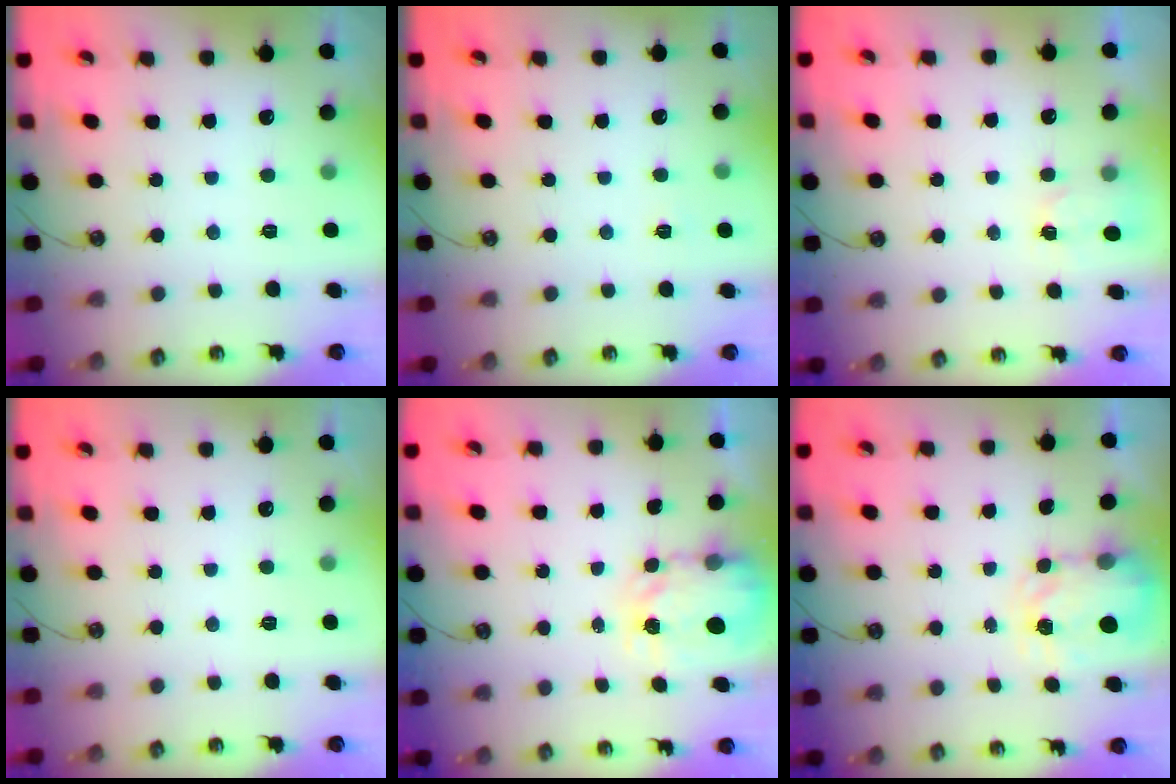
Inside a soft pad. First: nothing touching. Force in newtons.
{"total": 3.2, "press": 3.2, "slide": 0.3}
{"total": 2.6, "press": 2.5, "slide": 0.4}
{"total": 0.0}
{"total": 4.0, "press": 4.0, "slide": 0.0}
{"total": 3.8, "press": 3.8, "slide": 0.6}